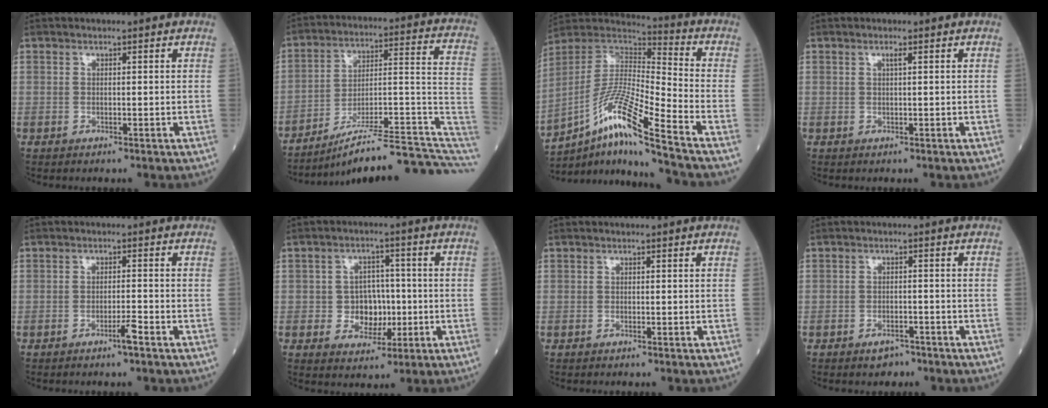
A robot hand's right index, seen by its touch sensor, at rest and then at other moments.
{"total": 19.8, "force": [-16.8, 1.2, 10.4], "torque": [-0.092, 0.040, -0.250]}
{"total": 16.4, "force": [-10.5, -0.4, 12.6], "torque": [-0.252, -0.002, -0.193]}
{"total": 0.7, "force": [0.3, -0.1, 0.6], "torque": [-0.013, 0.001, 0.005]}
{"total": 2.1, "force": [-1.5, -0.3, 1.5], "torque": [-0.026, -0.002, -0.028]}
{"total": 5.6, "force": [-1.0, 4.6, 3.1], "torque": [-0.042, 0.013, -0.010]}
{"total": 0.0}
{"total": 2.5, "force": [-1.9, 1.3, 1.0], "torque": [-0.017, 0.002, -0.024]}